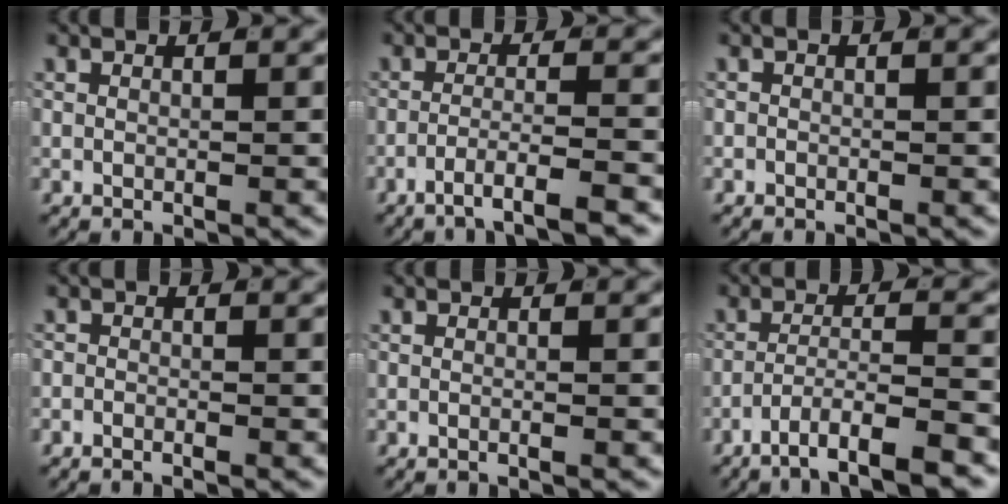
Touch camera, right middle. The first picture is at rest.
{"total": 5.9, "force": [-5.0, 0.4, 3.1], "torque": [-0.044, -0.019, -0.077]}
{"total": 0.0}
{"total": 0.9, "force": [-0.9, 0.3, 0.0], "torque": [0.001, 0.001, -0.019]}
{"total": 0.6, "force": [-0.5, -0.1, 0.4], "torque": [-0.007, 0.005, -0.012]}
{"total": 7.2, "force": [-5.7, 1.2, 4.2], "torque": [-0.057, -0.009, -0.087]}